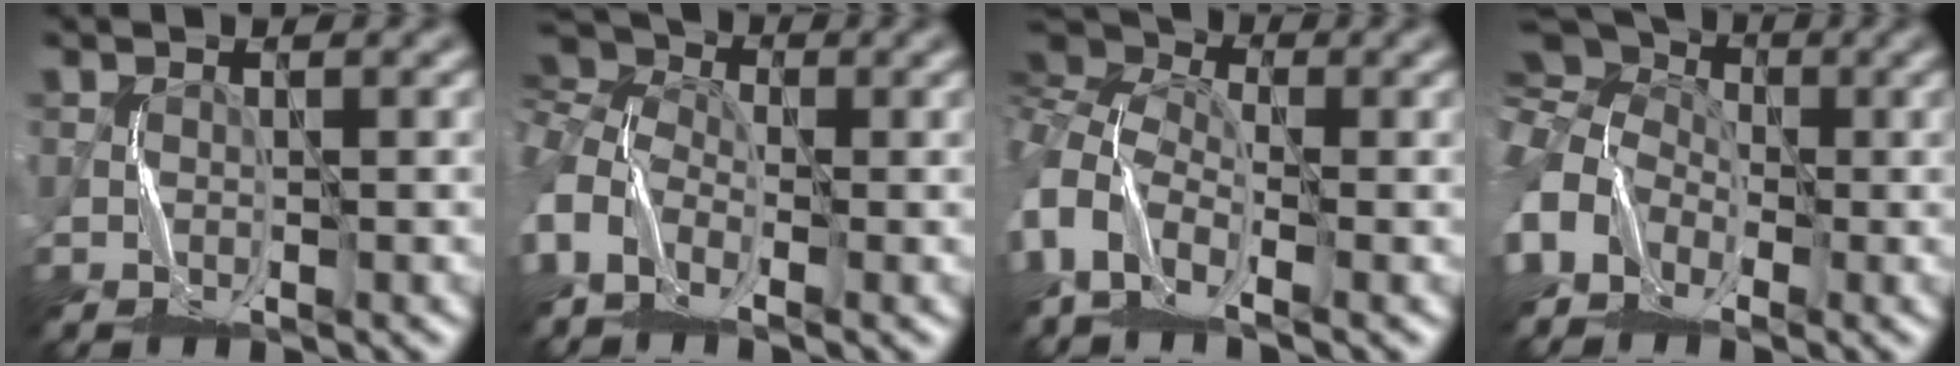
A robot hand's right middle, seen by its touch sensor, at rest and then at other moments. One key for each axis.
{"total": 8.4, "fx": 0.0, "fy": 5.9, "fz": 6.1, "tx": -0.145, "ty": 0.022, "tz": -0.004}
{"total": 8.6, "fx": -2.4, "fy": 5.5, "fz": 6.2, "tx": -0.145, "ty": -0.001, "tz": -0.035}
{"total": 10.2, "fx": -0.3, "fy": 8.5, "fz": 5.6, "tx": -0.130, "ty": 0.022, "tz": -0.033}